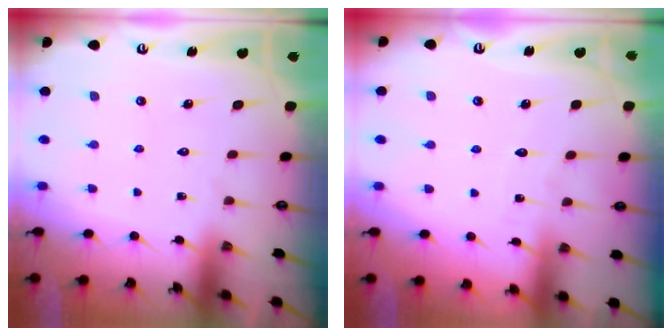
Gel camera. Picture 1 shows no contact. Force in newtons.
{"total": 2.6, "press": 2.6, "slide": 0.3}